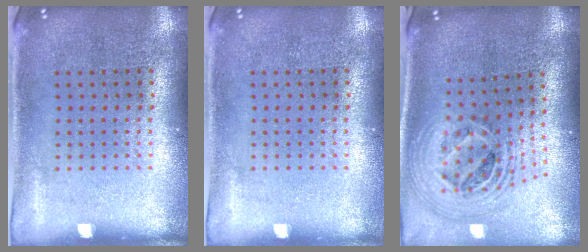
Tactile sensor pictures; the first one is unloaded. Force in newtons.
{"total": 0.0}
{"total": 2.5, "press": 1.8, "slide": 1.7}